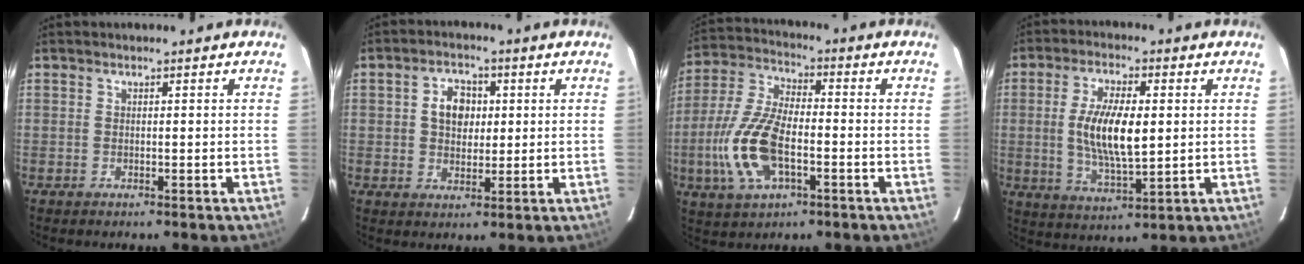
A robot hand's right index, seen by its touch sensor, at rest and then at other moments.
{"total": 5.9, "force": [1.1, 4.5, 3.6], "torque": [-0.062, 0.017, 0.021]}
{"total": 14.8, "force": [-4.0, 6.8, 12.5], "torque": [-0.280, 0.000, -0.076]}
{"total": 11.3, "force": [0.7, 4.0, 10.5], "torque": [-0.203, -0.003, 0.017]}